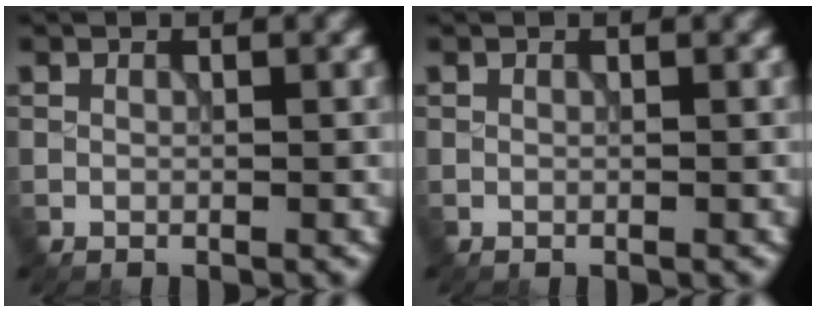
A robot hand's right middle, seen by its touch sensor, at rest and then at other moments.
{"total": 0.0}